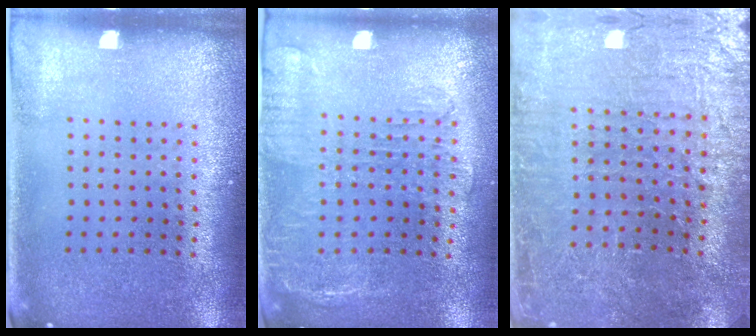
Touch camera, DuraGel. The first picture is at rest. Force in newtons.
{"total": 1.9, "press": 1.5, "slide": 1.2}
{"total": 3.4, "press": 3.4, "slide": 0.3}